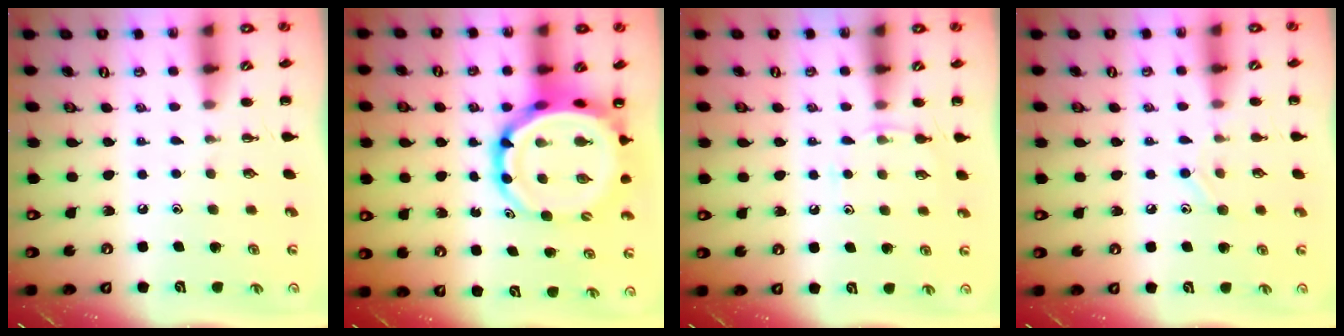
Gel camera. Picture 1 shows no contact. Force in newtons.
{"total": 11.9, "press": 11.5, "slide": 3.1}
{"total": 5.8, "press": 5.5, "slide": 1.9}
{"total": 9.0, "press": 8.7, "slide": 2.6}